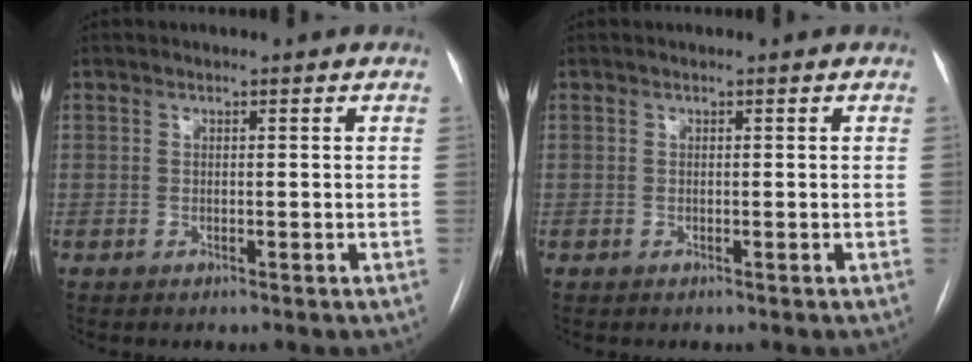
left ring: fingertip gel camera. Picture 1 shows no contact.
{"total": 0.0}